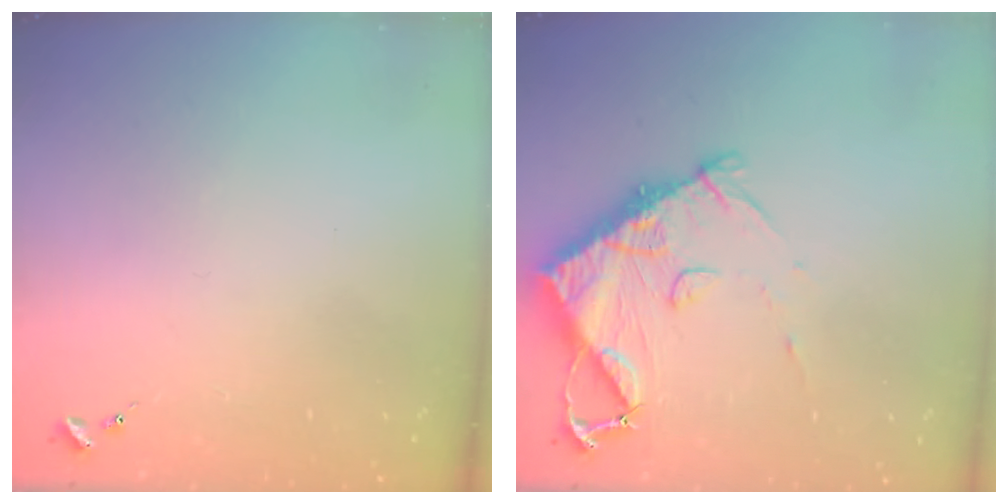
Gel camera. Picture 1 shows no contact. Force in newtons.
{"total": 10.9, "press": 10.8, "slide": 1.4}